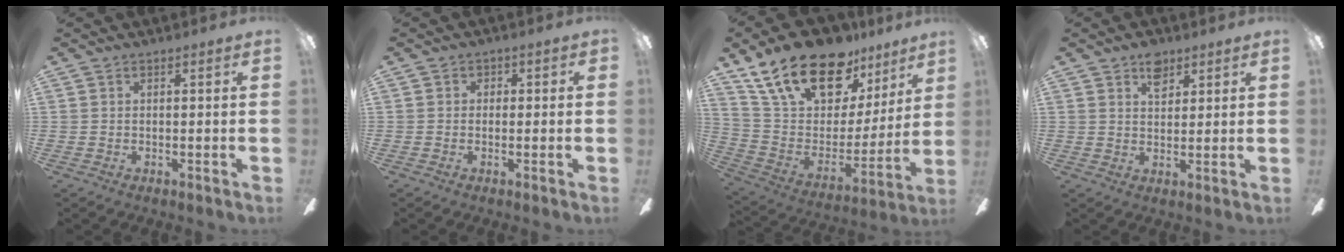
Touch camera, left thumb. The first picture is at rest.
{"total": 1.5, "force": [-0.8, 1.2, 0.5], "torque": [-0.007, 0.008, -0.017]}
{"total": 23.2, "force": [16.2, 11.4, 12.2], "torque": [-0.209, -0.099, 0.293]}
{"total": 5.6, "force": [3.5, 3.2, 2.8], "torque": [-0.032, -0.011, 0.060]}